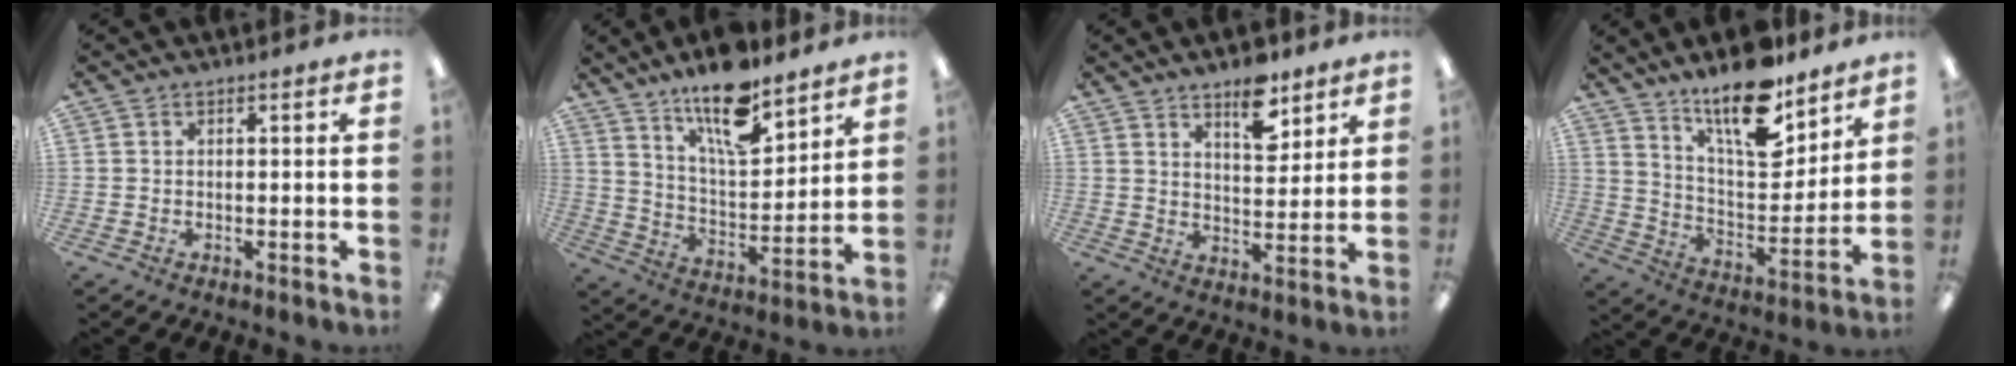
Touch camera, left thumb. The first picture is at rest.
{"total": 16.1, "force": [12.0, 5.3, 9.3], "torque": [-0.146, -0.073, 0.200]}
{"total": 8.9, "force": [6.5, 3.8, 4.8], "torque": [-0.055, -0.040, 0.106]}
{"total": 17.7, "force": [13.1, 6.5, 10.0], "torque": [-0.165, -0.084, 0.223]}